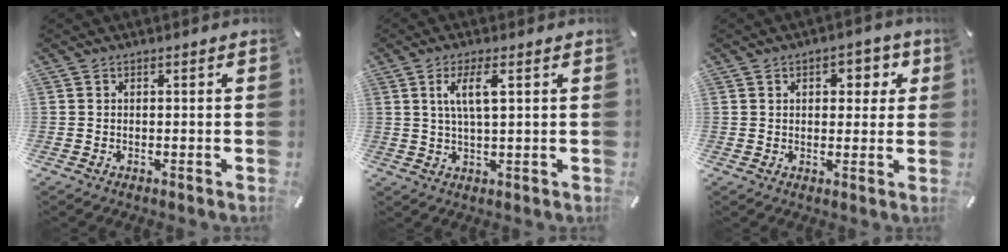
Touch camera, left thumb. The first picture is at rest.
{"total": 6.4, "force": [1.9, 1.5, 5.9], "torque": [-0.119, -0.003, 0.026]}
{"total": 5.6, "force": [1.8, 3.6, 3.9], "torque": [-0.037, -0.006, 0.017]}